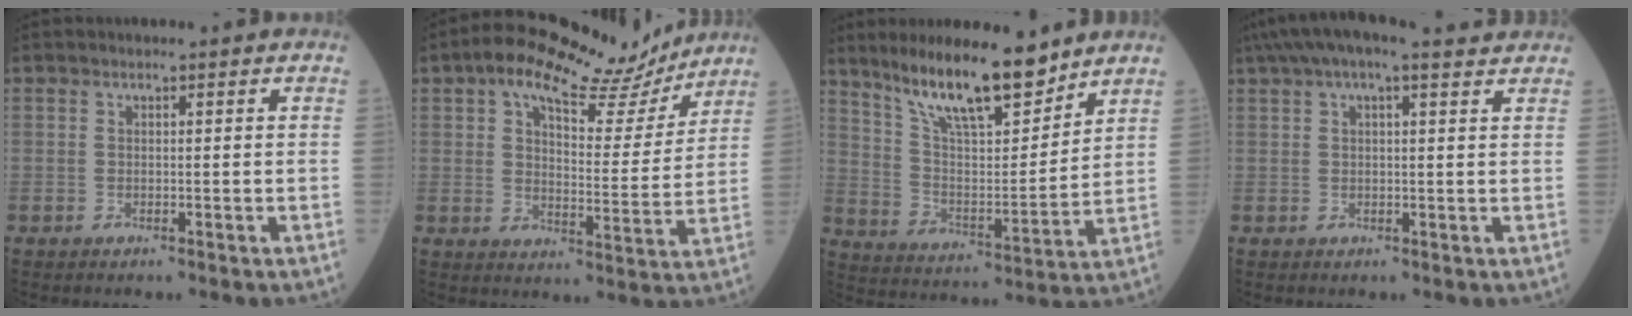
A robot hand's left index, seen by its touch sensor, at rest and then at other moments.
{"total": 13.8, "force": [10.6, 4.7, 7.5], "torque": [-0.114, 0.011, 0.145]}
{"total": 16.3, "force": [13.2, 3.5, 9.0], "torque": [-0.152, -0.019, 0.236]}
{"total": 9.2, "force": [7.2, 1.9, 5.5], "torque": [-0.098, 0.046, 0.099]}